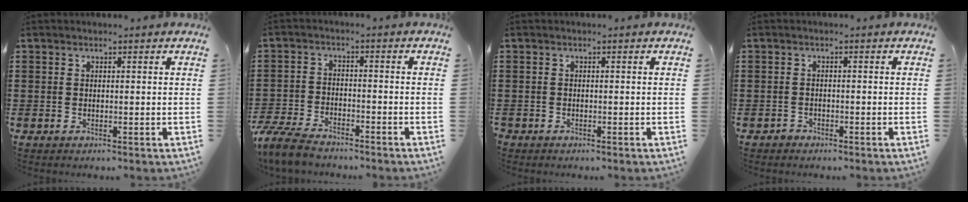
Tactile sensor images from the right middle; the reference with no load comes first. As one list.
[{"total": 5.6, "force": [-5.1, 1.3, 2.0], "torque": [-0.066, -0.005, -0.107]}, {"total": 0.6, "force": [-0.5, 0.3, 0.0], "torque": [0.000, 0.003, -0.012]}, {"total": 0.9, "force": [-0.8, 0.4, 0.1], "torque": [-0.004, 0.000, -0.018]}]